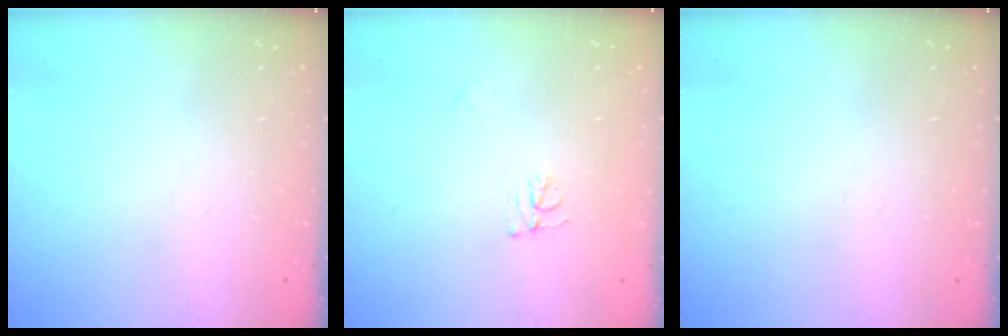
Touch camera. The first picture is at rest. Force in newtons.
{"total": 4.7, "press": 4.6, "slide": 0.4}
{"total": 0.0}